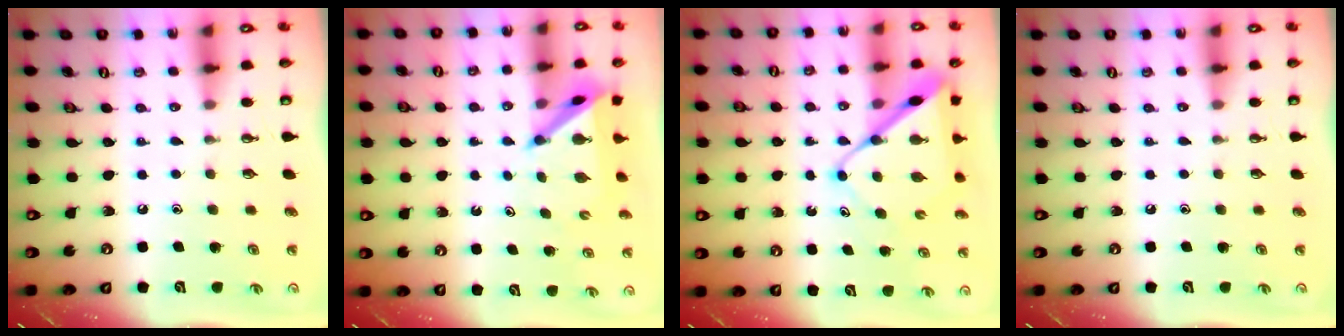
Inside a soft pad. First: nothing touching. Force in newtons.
{"total": 6.6, "press": 6.5, "slide": 0.6}
{"total": 11.3, "press": 11.3, "slide": 1.0}
{"total": 0.0}